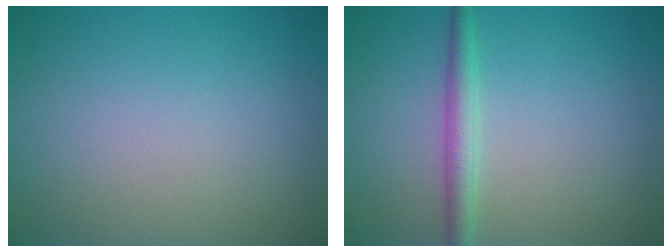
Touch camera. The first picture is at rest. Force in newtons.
{"total": 2.3, "press": 2.3, "slide": 0.0}